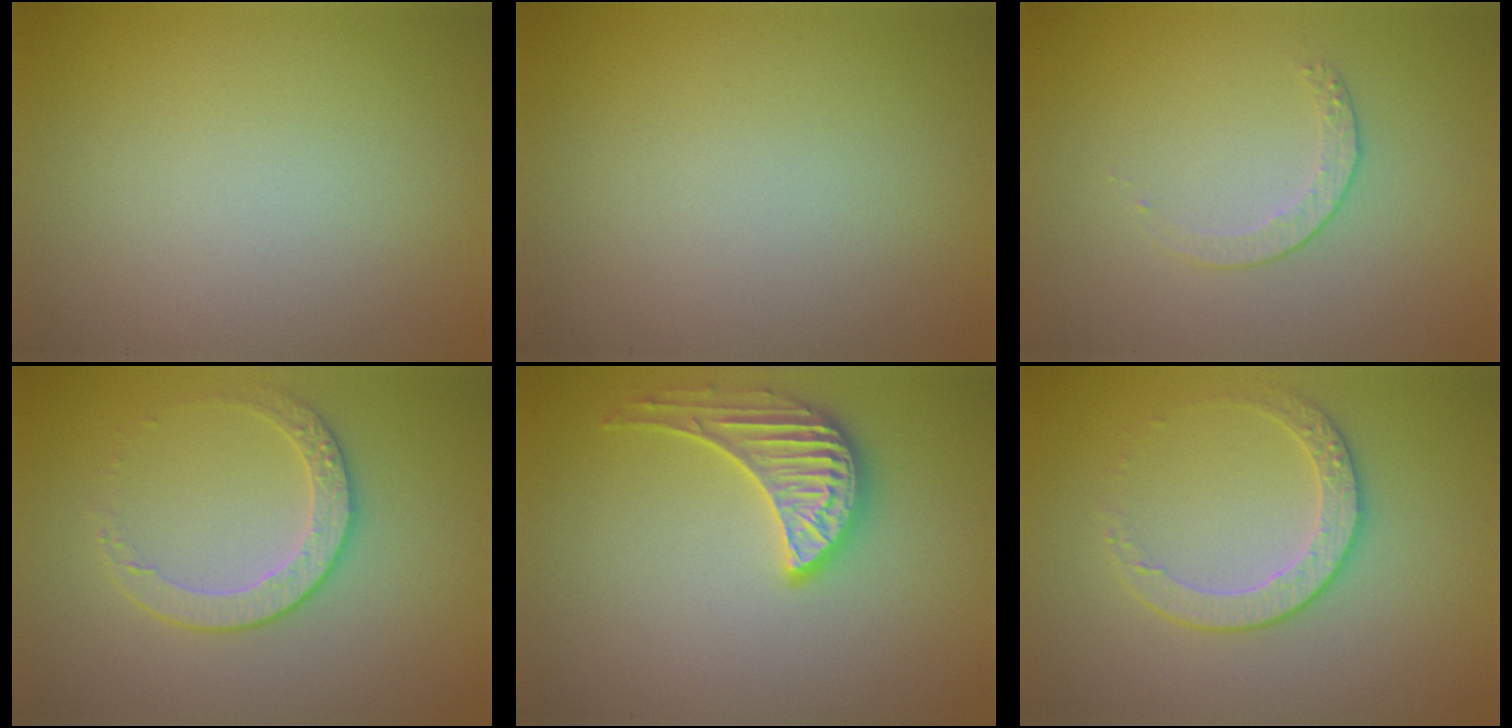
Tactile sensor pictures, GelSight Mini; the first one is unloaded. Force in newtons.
{"total": 0.0}
{"total": 1.5, "press": 0.9, "slide": 1.2}
{"total": 2.4, "press": 1.9, "slide": 1.5}
{"total": 3.3, "press": 3.2, "slide": 0.9}
{"total": 2.4, "press": 1.9, "slide": 1.5}